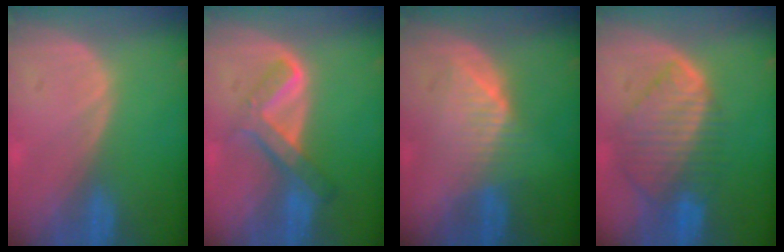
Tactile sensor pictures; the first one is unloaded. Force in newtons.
{"total": 6.7, "press": 5.7, "slide": 3.5}
{"total": 5.2, "press": 5.2, "slide": 0.4}
{"total": 9.3, "press": 8.0, "slide": 4.7}